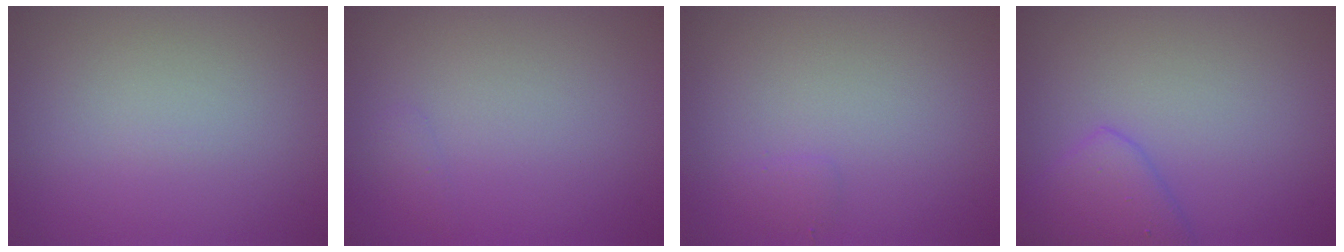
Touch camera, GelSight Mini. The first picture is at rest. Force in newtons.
{"total": 0.6, "press": 0.6, "slide": 0.0}
{"total": 0.7, "press": 0.7, "slide": 0.1}
{"total": 3.1, "press": 3.1, "slide": 0.2}